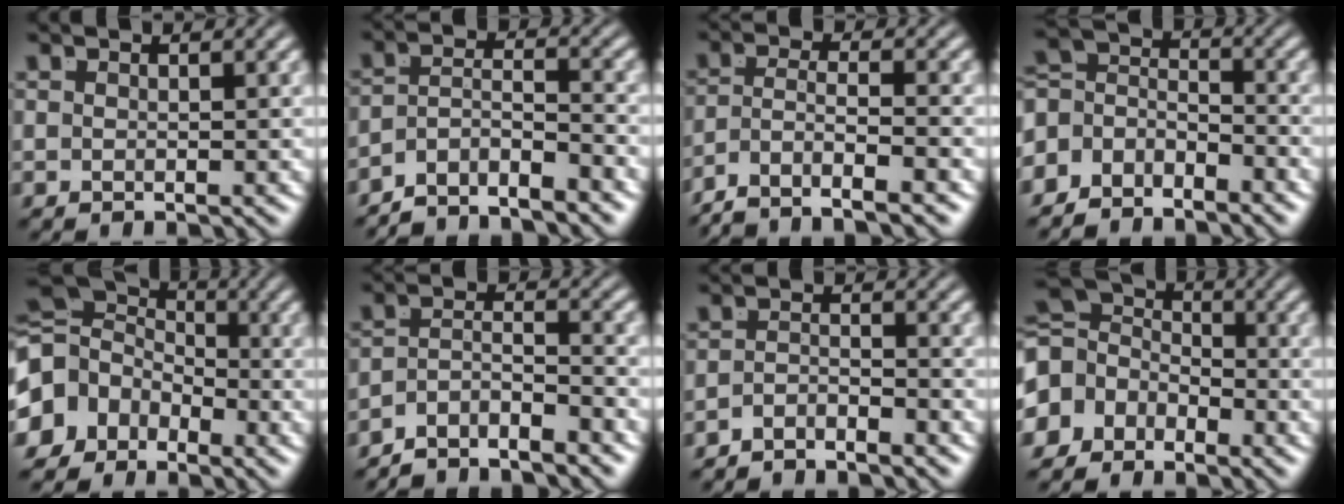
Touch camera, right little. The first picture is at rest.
{"total": 5.8, "force": [-4.2, 3.4, 2.2], "torque": [-0.042, -0.018, -0.077]}
{"total": 7.2, "force": [-5.1, 3.8, 3.5], "torque": [-0.080, -0.033, -0.077]}
{"total": 6.8, "force": [-0.9, 5.8, 3.5], "torque": [-0.068, -0.015, -0.027]}
{"total": 10.7, "force": [-0.9, 9.3, 5.1], "torque": [-0.129, -0.028, -0.018]}
{"total": 5.3, "force": [-3.9, 3.0, 2.1], "torque": [-0.035, -0.015, -0.073]}
{"total": 2.9, "force": [-2.9, -0.1, 0.5], "torque": [0.000, -0.011, -0.048]}
{"total": 9.7, "force": [0.3, 8.3, 4.9], "torque": [-0.116, -0.017, -0.001]}